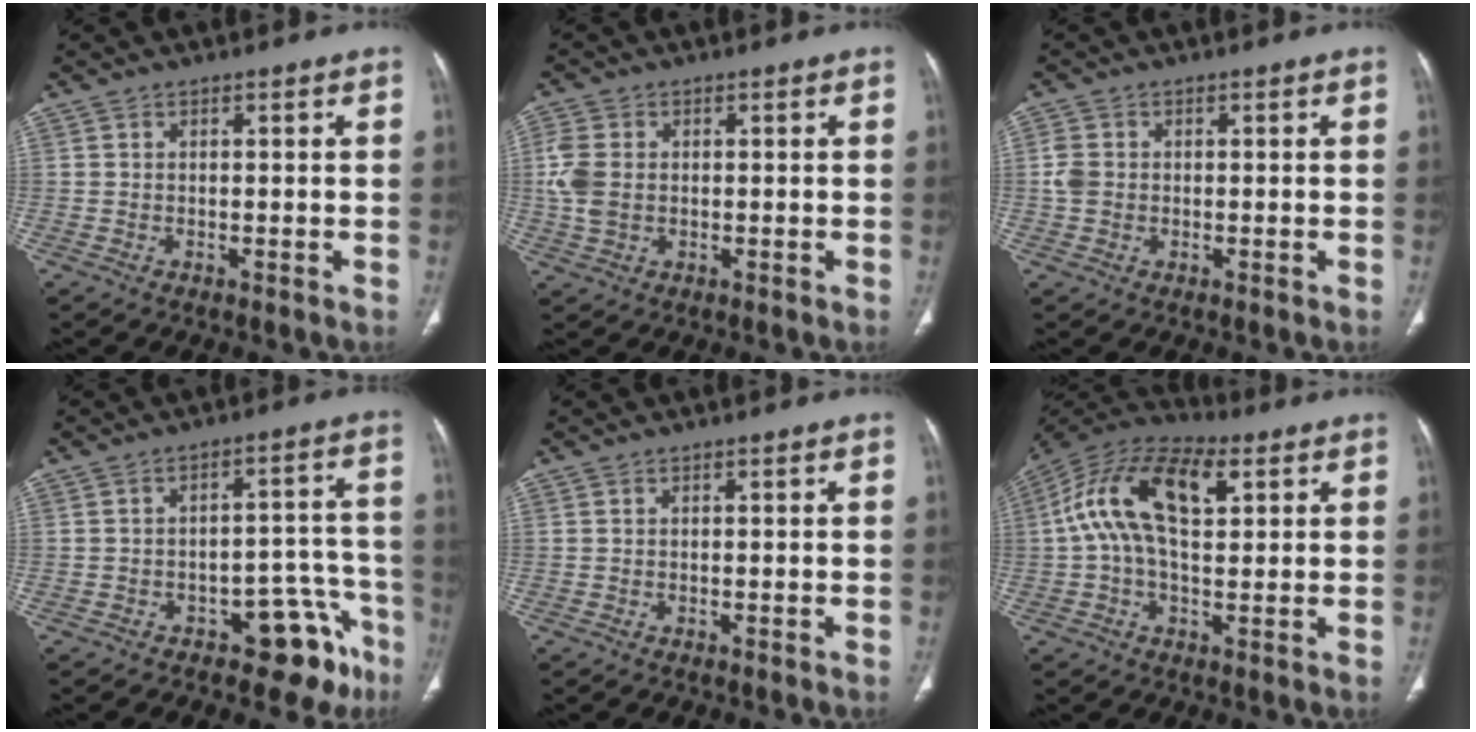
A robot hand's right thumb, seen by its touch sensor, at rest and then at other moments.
{"total": 5.7, "force": [0.2, 4.1, 3.9], "torque": [-0.099, 0.004, 0.007]}
{"total": 2.9, "force": [-0.1, 2.5, 1.6], "torque": [-0.036, 0.006, -0.004]}
{"total": 10.5, "force": [-6.6, 5.6, 6.0], "torque": [-0.025, 0.074, -0.086]}
{"total": 0.0}
{"total": 16.1, "force": [4.0, 8.2, 13.2], "torque": [-0.246, 0.033, 0.063]}